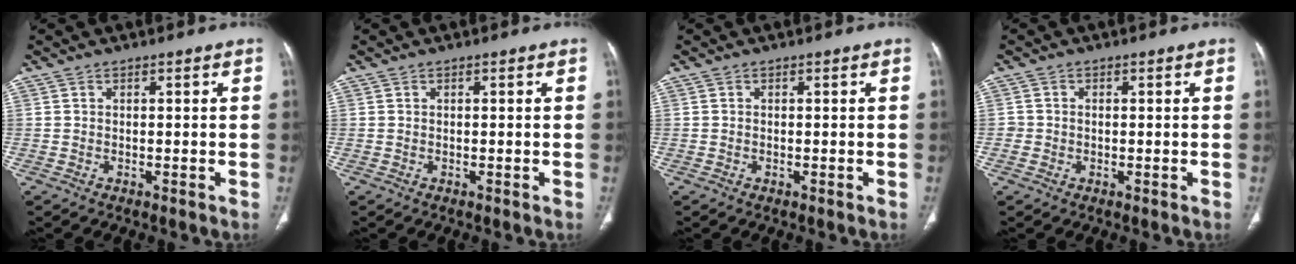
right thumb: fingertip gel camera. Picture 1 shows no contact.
{"total": 0.0}
{"total": 0.0}
{"total": 1.4, "force": [-0.2, 1.4, 0.2], "torque": [0.003, 0.006, -0.004]}